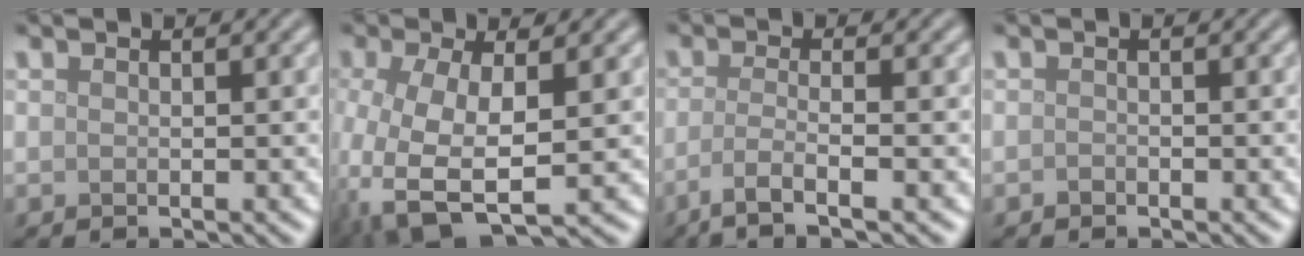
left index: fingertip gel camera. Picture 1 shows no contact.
{"total": 8.3, "force": [-1.8, 3.9, 7.1], "torque": [-0.169, -0.019, -0.033]}
{"total": 3.8, "force": [-2.0, 0.8, 3.1], "torque": [-0.054, -0.004, -0.052]}
{"total": 0.5, "force": [-0.3, 0.3, 0.2], "torque": [-0.003, -0.002, -0.006]}